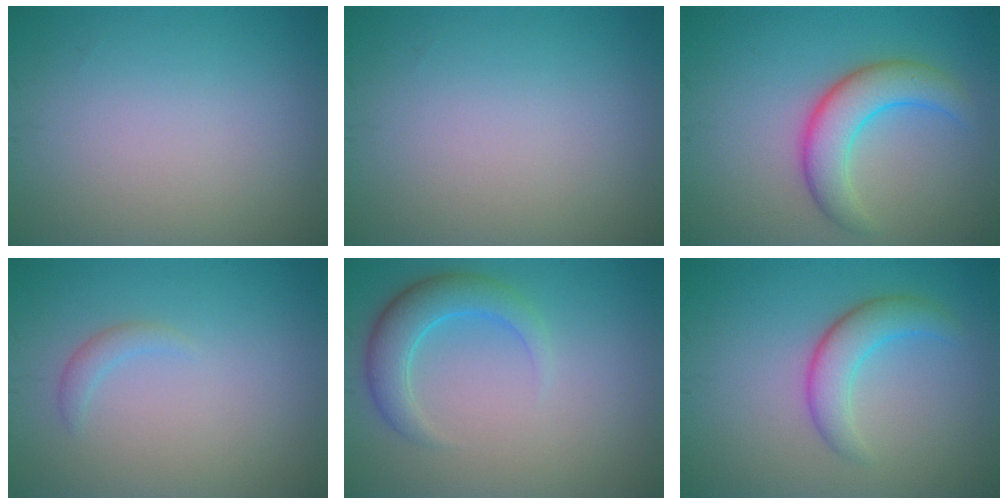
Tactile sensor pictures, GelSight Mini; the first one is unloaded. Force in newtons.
{"total": 0.0}
{"total": 5.0, "press": 5.0, "slide": 0.1}
{"total": 1.1, "press": 1.1, "slide": 0.1}
{"total": 3.9, "press": 3.8, "slide": 0.4}
{"total": 3.6, "press": 3.6, "slide": 0.1}